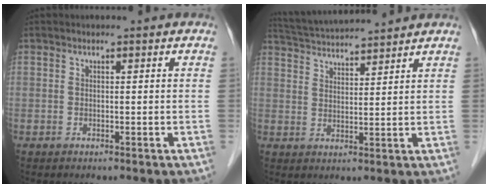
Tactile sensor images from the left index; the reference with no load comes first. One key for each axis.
{"total": 9.7, "fx": 9.3, "fy": 0.0, "fz": 2.7, "tx": -0.061, "ty": 0.029, "tz": 0.155}